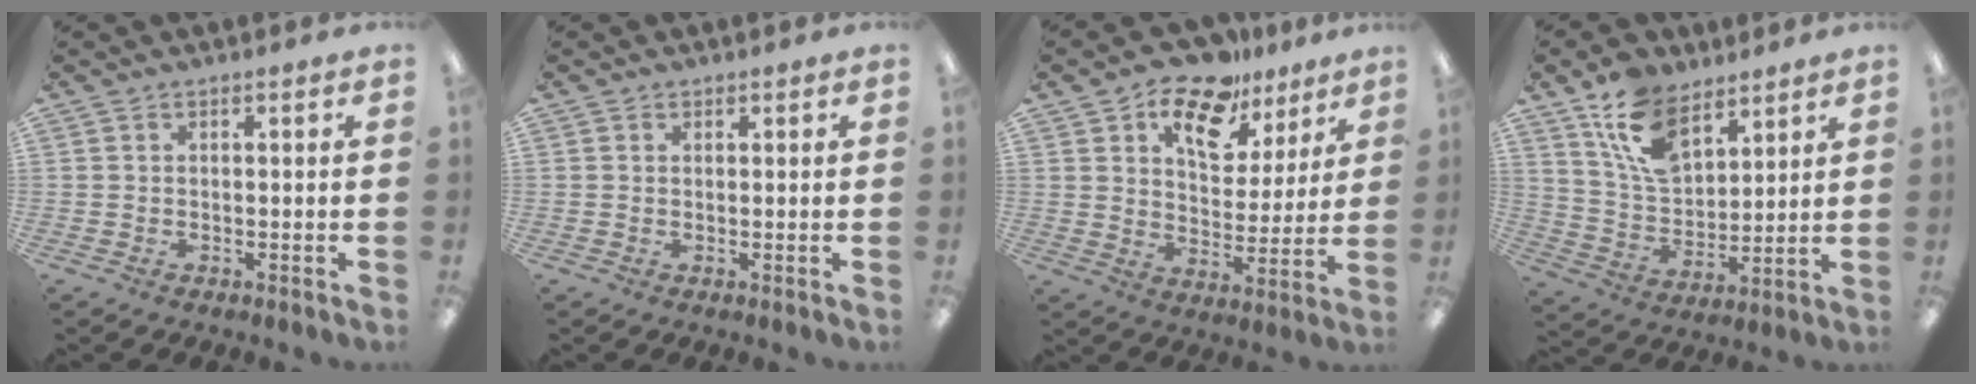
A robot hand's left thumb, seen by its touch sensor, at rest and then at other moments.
{"total": 0.6, "force": [0.4, 0.4, 0.1], "torque": [-0.002, 0.001, 0.008]}
{"total": 14.6, "force": [10.0, 8.1, 6.8], "torque": [-0.108, -0.055, 0.177]}
{"total": 14.0, "force": [8.7, 7.9, 7.6], "torque": [-0.155, -0.028, 0.169]}